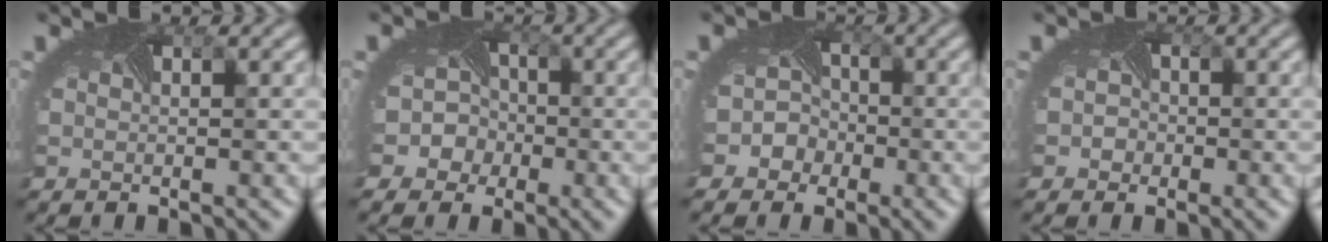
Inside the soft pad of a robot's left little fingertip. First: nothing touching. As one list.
[{"total": 5.9, "force": [-1.8, 5.3, 1.7], "torque": [-0.014, 0.005, -0.057]}, {"total": 4.1, "force": [-1.8, 3.5, 0.8], "torque": [0.009, 0.004, -0.035]}, {"total": 2.0, "force": [-0.4, 1.9, 0.6], "torque": [0.011, 0.001, -0.014]}]